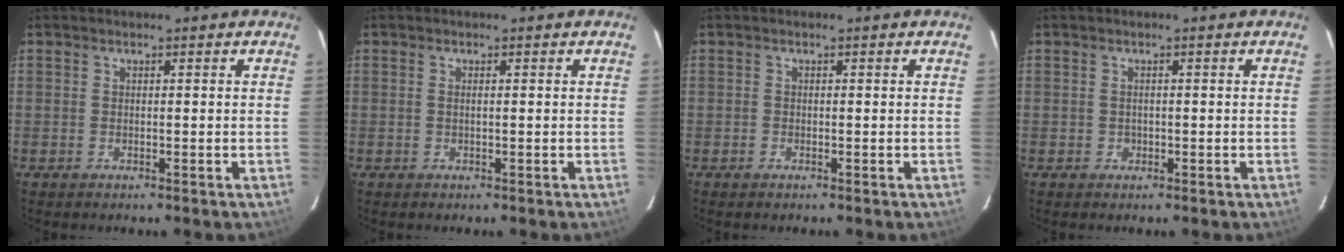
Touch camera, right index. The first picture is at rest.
{"total": 0.7, "force": [0.0, -0.1, 0.7], "torque": [-0.014, 0.001, 0.000]}
{"total": 0.5, "force": [-0.3, 0.4, 0.0], "torque": [-0.001, 0.000, -0.008]}
{"total": 0.9, "force": [-0.2, 0.8, 0.2], "torque": [-0.001, 0.001, 0.000]}